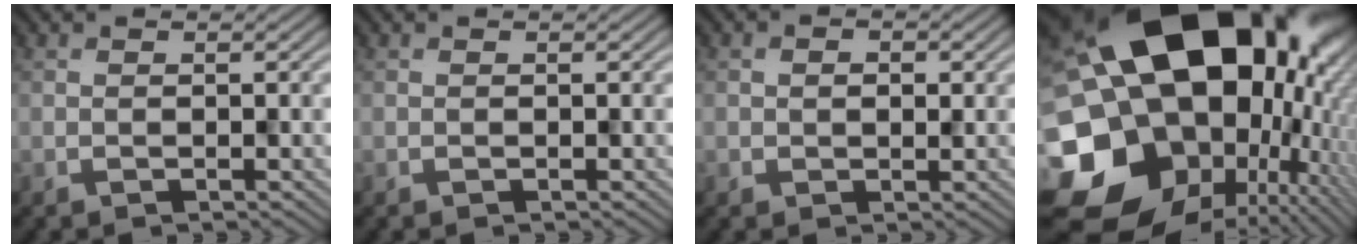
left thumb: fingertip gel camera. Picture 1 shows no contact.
{"total": 0.0}
{"total": 0.9, "force": [0.5, 0.8, -0.1], "torque": [0.003, 0.000, 0.010]}
{"total": 24.1, "force": [2.3, 19.8, 13.6], "torque": [-0.274, -0.042, 0.031]}